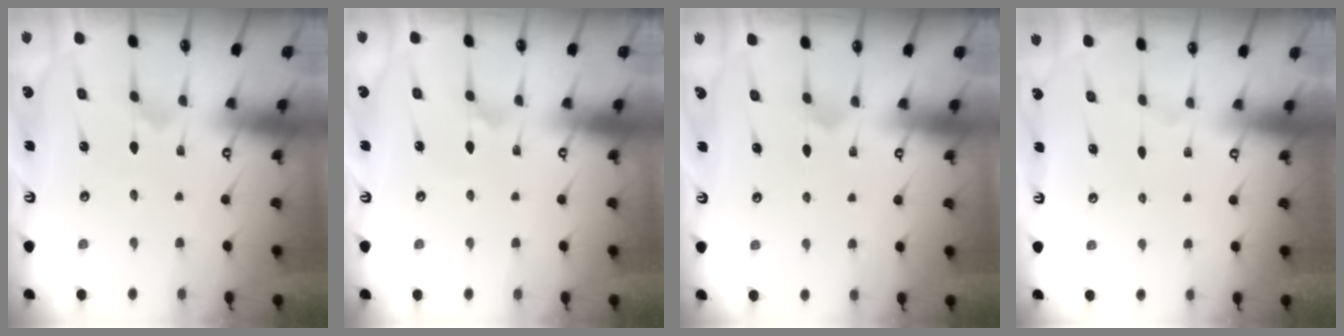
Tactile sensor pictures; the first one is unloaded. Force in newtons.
{"total": 2.3, "press": 2.3, "slide": 0.1}
{"total": 4.1, "press": 4.1, "slide": 0.2}
{"total": 0.0}